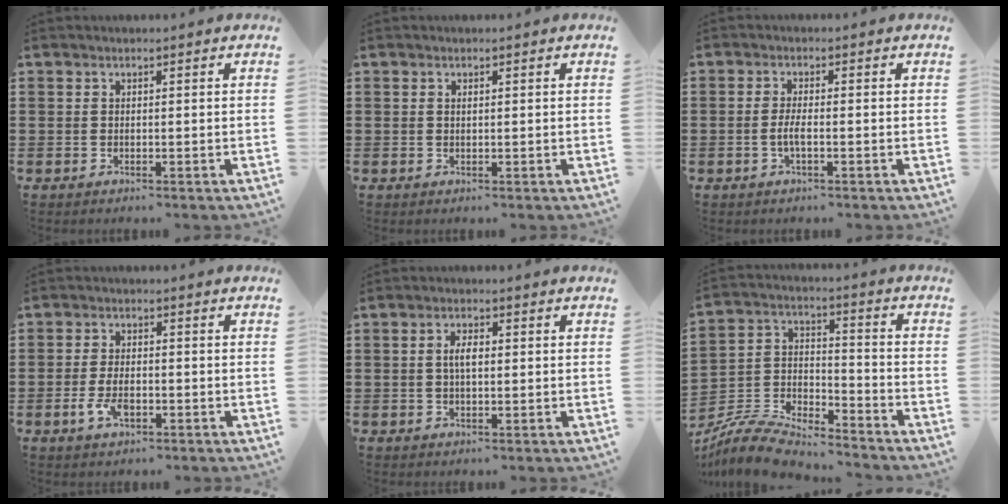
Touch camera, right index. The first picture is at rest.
{"total": 0.5, "force": [0.2, 0.2, 0.4], "torque": [-0.010, -0.001, 0.003]}
{"total": 2.5, "force": [-0.8, 0.5, 2.3], "torque": [-0.058, -0.005, -0.019]}
{"total": 4.2, "force": [-1.4, 2.0, 3.3], "torque": [-0.079, -0.004, -0.030]}
{"total": 3.0, "force": [0.2, 1.2, 2.8], "torque": [-0.054, 0.004, 0.002]}
{"total": 7.8, "force": [-7.5, 1.5, 1.6], "torque": [-0.050, 0.002, -0.152]}